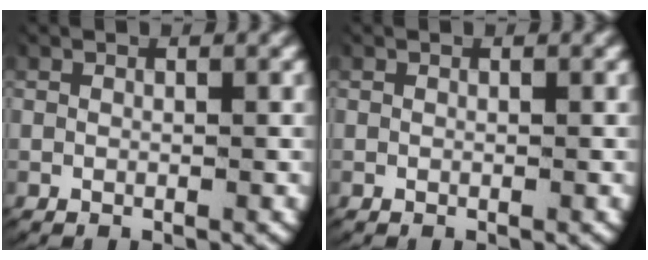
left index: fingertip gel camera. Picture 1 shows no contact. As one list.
[{"total": 0.0}]